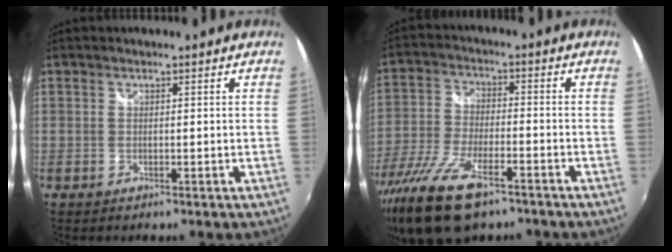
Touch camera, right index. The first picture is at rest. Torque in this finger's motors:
{"motor_torque": [1.74, -0.40, 0.70, 0.14]}